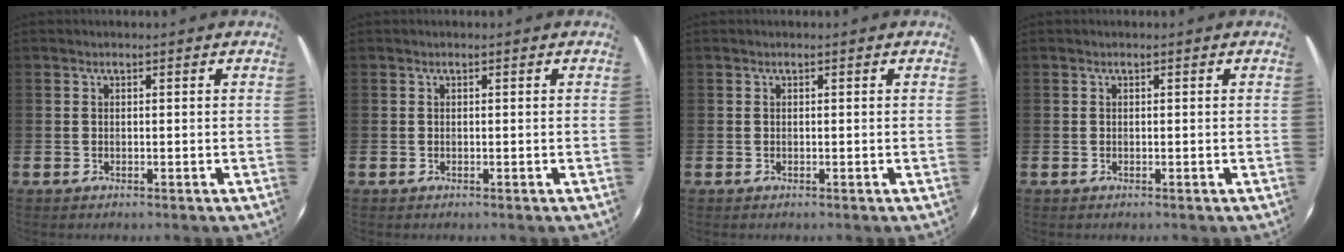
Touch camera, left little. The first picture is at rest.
{"total": 0.0}
{"total": 0.0}
{"total": 0.0}